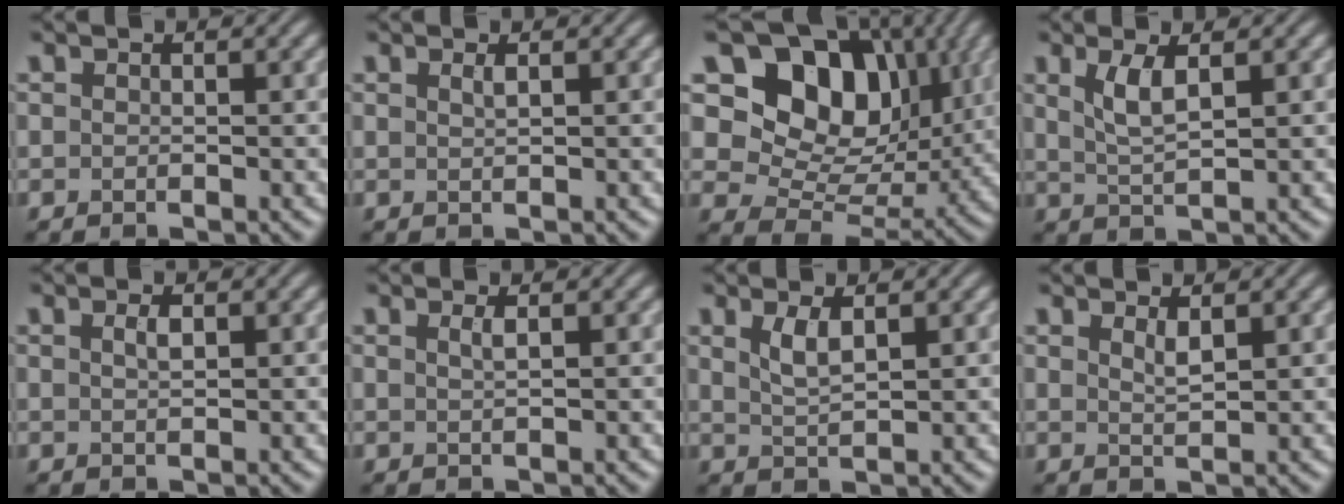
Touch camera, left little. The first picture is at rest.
{"total": 0.8, "force": [0.4, 0.2, 0.6], "torque": [-0.008, 0.001, 0.007]}
{"total": 12.1, "force": [4.6, 8.6, 7.1], "torque": [-0.113, 0.000, 0.074]}
{"total": 2.8, "force": [1.1, 0.8, 2.4], "torque": [-0.052, -0.003, 0.025]}
{"total": 1.1, "force": [0.4, 0.4, 0.9], "torque": [-0.020, 0.002, 0.009]}
{"total": 1.1, "force": [0.4, 0.4, 1.0], "torque": [-0.013, 0.003, 0.006]}
{"total": 2.1, "force": [1.1, 0.7, 1.7], "torque": [-0.037, -0.002, 0.024]}
{"total": 1.3, "force": [0.8, 0.3, 0.9], "torque": [-0.020, -0.002, 0.016]}